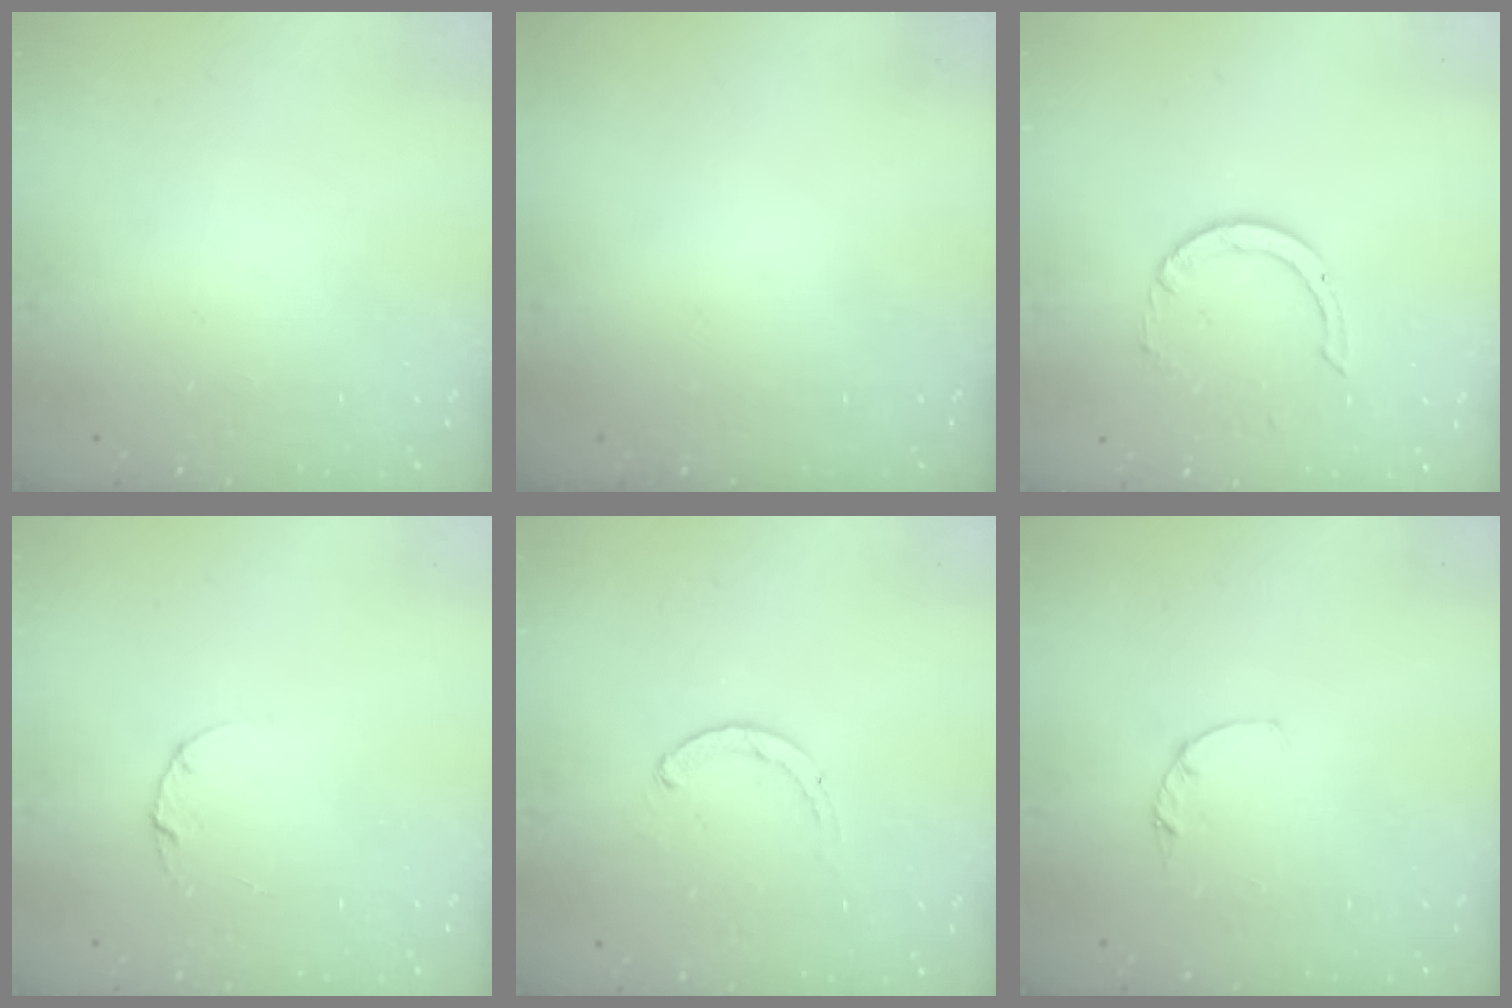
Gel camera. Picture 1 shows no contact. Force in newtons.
{"total": 0.0}
{"total": 1.7, "press": 1.7, "slide": 0.1}
{"total": 3.0, "press": 3.0, "slide": 0.4}
{"total": 1.8, "press": 1.7, "slide": 0.5}
{"total": 1.2, "press": 1.1, "slide": 0.3}